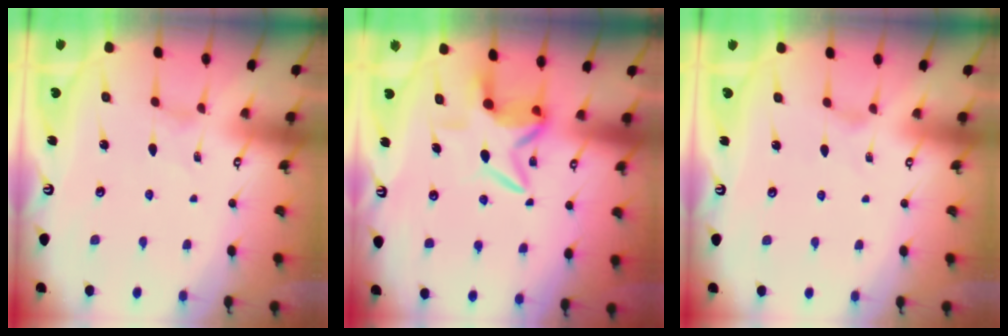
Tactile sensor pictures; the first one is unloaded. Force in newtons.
{"total": 7.3, "press": 7.2, "slide": 1.1}
{"total": 0.0}